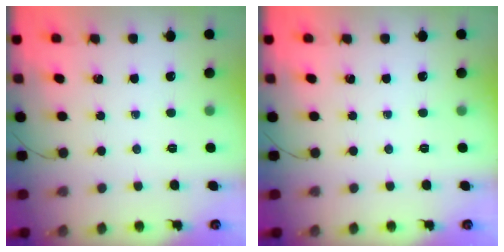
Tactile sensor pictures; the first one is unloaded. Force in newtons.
{"total": 0.0}